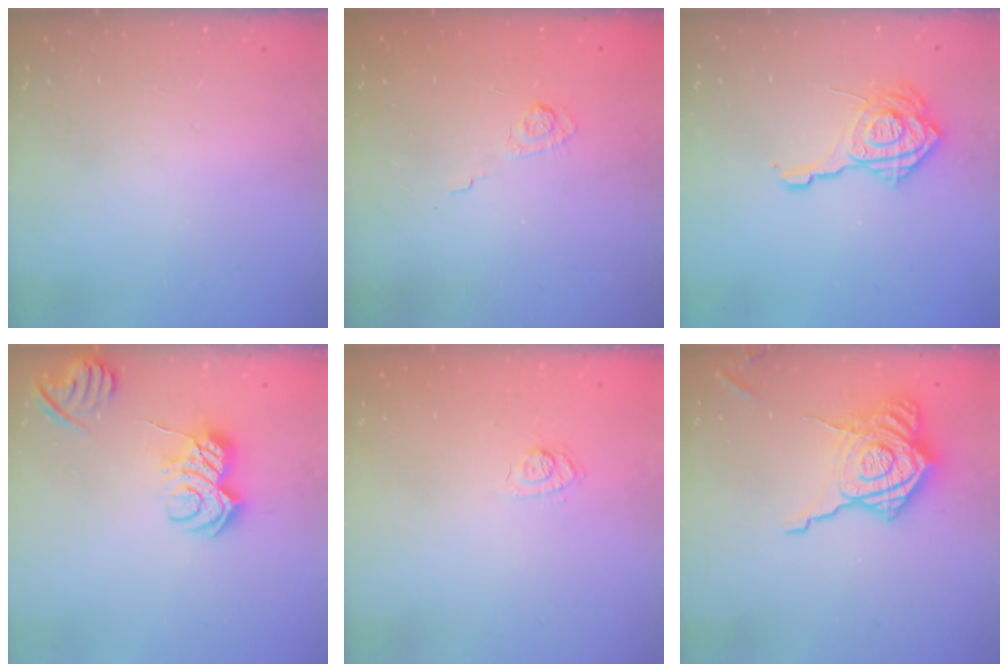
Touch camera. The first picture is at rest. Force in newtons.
{"total": 3.0, "press": 2.6, "slide": 1.6}
{"total": 15.4, "press": 15.4, "slide": 1.3}
{"total": 8.9, "press": 8.9, "slide": 0.9}
{"total": 7.9, "press": 7.7, "slide": 1.6}
{"total": 21.6, "press": 21.6, "slide": 1.1}